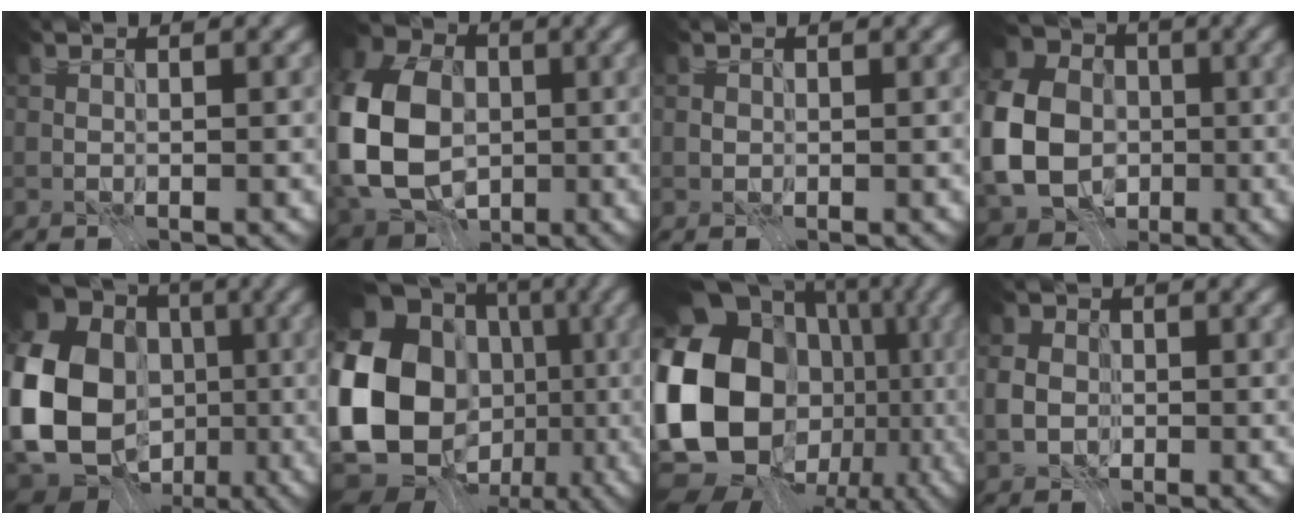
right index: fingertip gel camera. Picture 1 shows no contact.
{"total": 13.9, "force": [-1.7, 10.5, 8.9], "torque": [-0.214, 0.001, -0.051]}
{"total": 0.6, "force": [0.0, 0.6, 0.1], "torque": [0.000, -0.001, -0.001]}
{"total": 11.4, "force": [-2.0, 9.4, 6.2], "torque": [-0.162, -0.004, -0.052]}
{"total": 20.8, "force": [-2.9, 17.8, 10.4], "torque": [-0.218, -0.008, -0.091]}
{"total": 19.3, "force": [-2.2, 15.5, 11.4], "torque": [-0.237, -0.007, -0.040]}
{"total": 22.0, "force": [-1.6, 18.2, 12.2], "torque": [-0.234, -0.019, -0.061]}
{"total": 3.2, "force": [-0.8, 2.8, 1.3], "torque": [-0.026, 0.001, -0.021]}